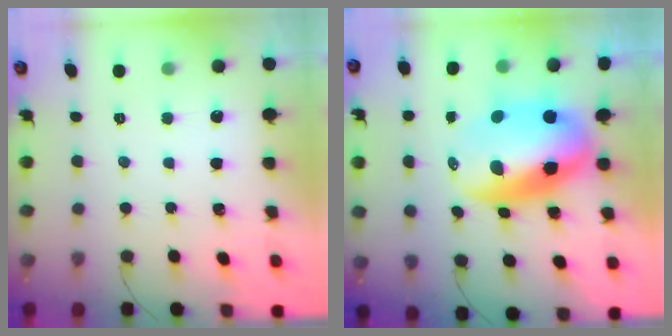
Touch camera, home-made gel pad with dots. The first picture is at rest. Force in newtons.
{"total": 14.6, "press": 14.1, "slide": 3.7}